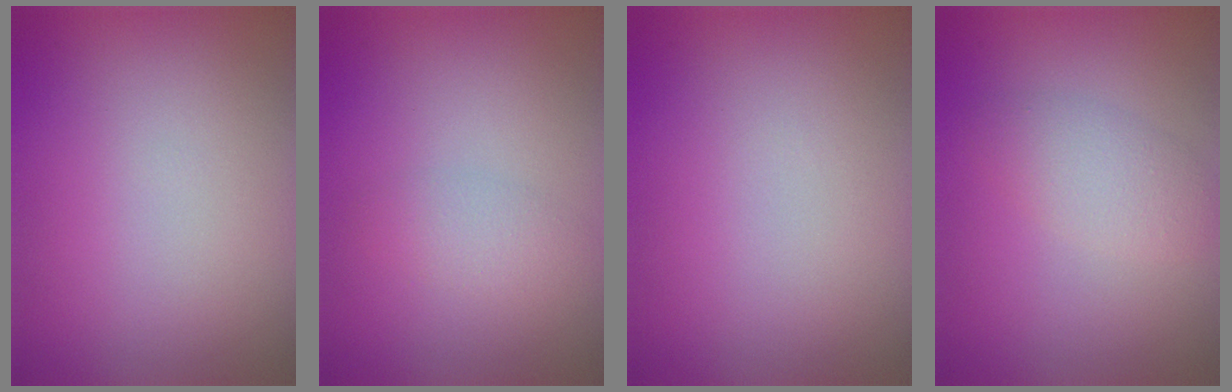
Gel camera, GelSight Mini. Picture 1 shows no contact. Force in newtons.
{"total": 1.7, "press": 1.7, "slide": 0.1}
{"total": 0.0}
{"total": 2.7, "press": 2.7, "slide": 0.2}